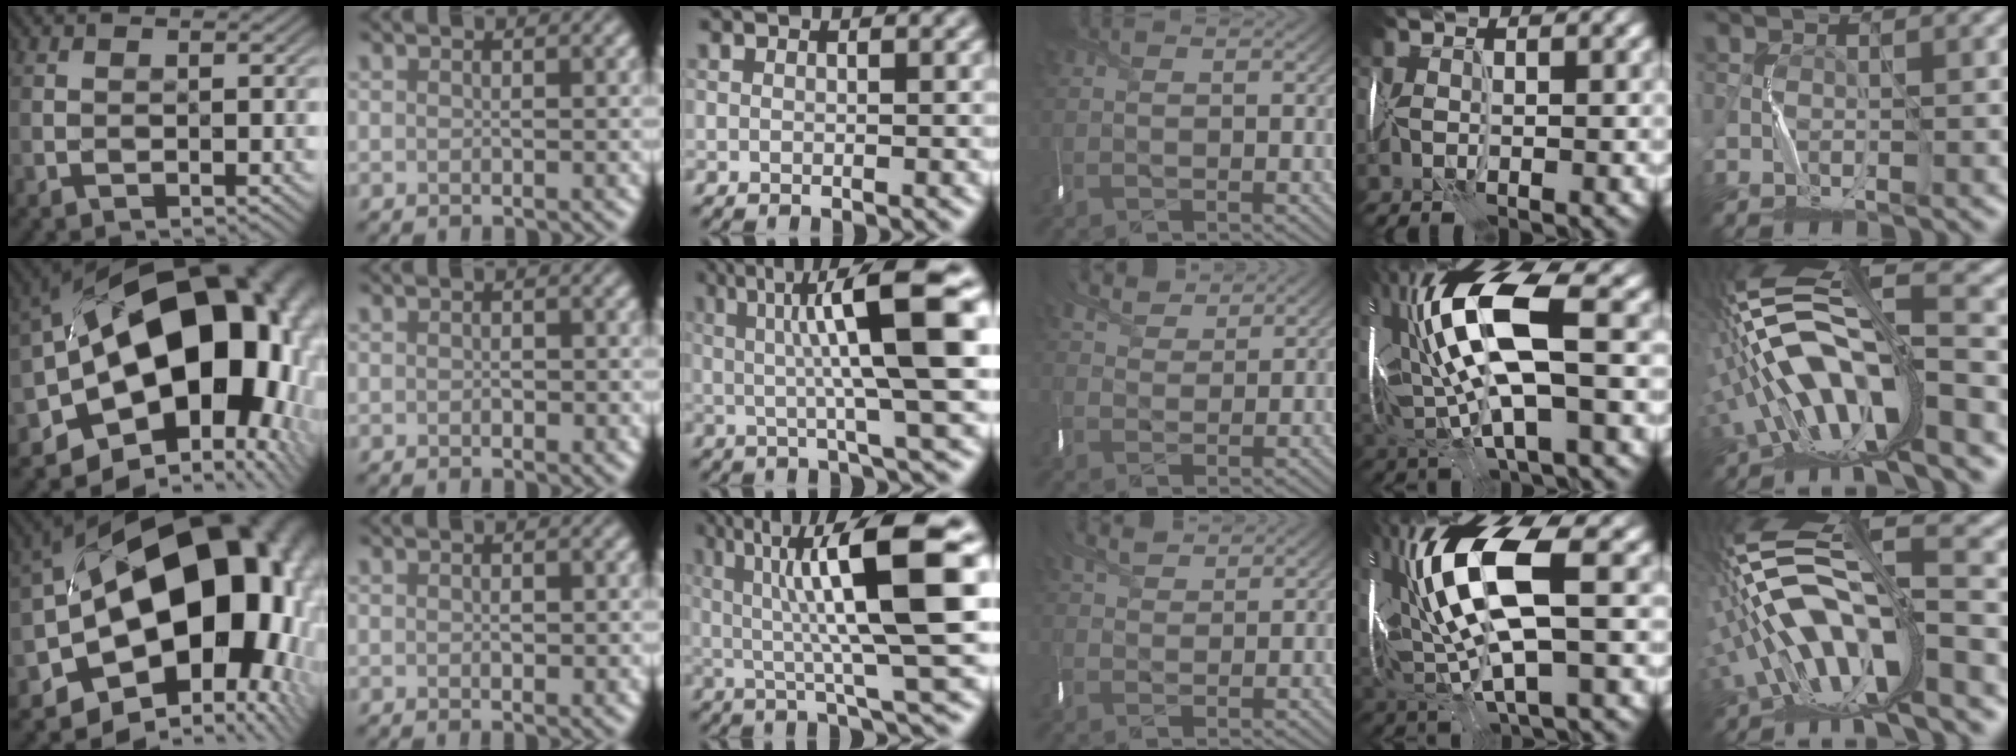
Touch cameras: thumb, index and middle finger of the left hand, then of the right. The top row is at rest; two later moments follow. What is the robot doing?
{"motion": "wrap", "object": "ribbon"}